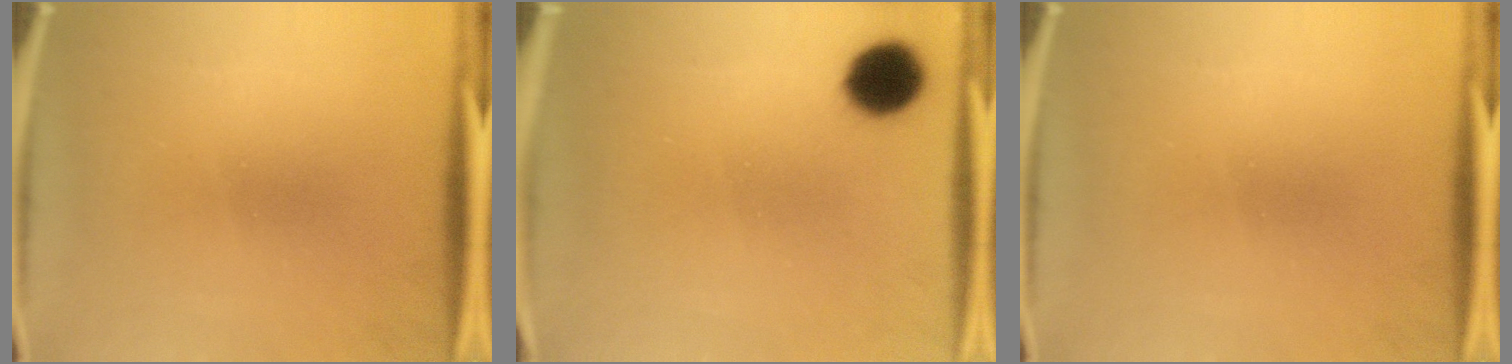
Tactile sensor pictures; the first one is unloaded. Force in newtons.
{"total": 9.5}
{"total": 0.0}